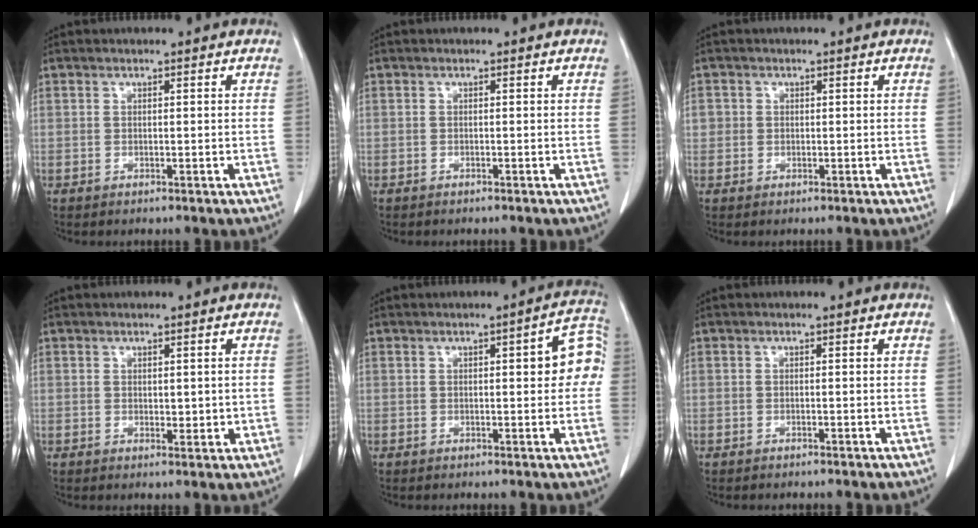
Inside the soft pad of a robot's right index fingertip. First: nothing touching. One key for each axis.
{"total": 0.0}
{"total": 1.7, "fx": 0.2, "fy": 1.6, "fz": 0.2, "tx": 0.007, "ty": 0.003, "tz": 0.001}
{"total": 2.0, "fx": 0.3, "fy": 1.2, "fz": 1.6, "tx": -0.018, "ty": -0.005, "tz": 0.008}
{"total": 6.7, "fx": 0.9, "fy": 1.8, "fz": 6.4, "tx": -0.070, "ty": 0.023, "tz": 0.004}
{"total": 0.0}